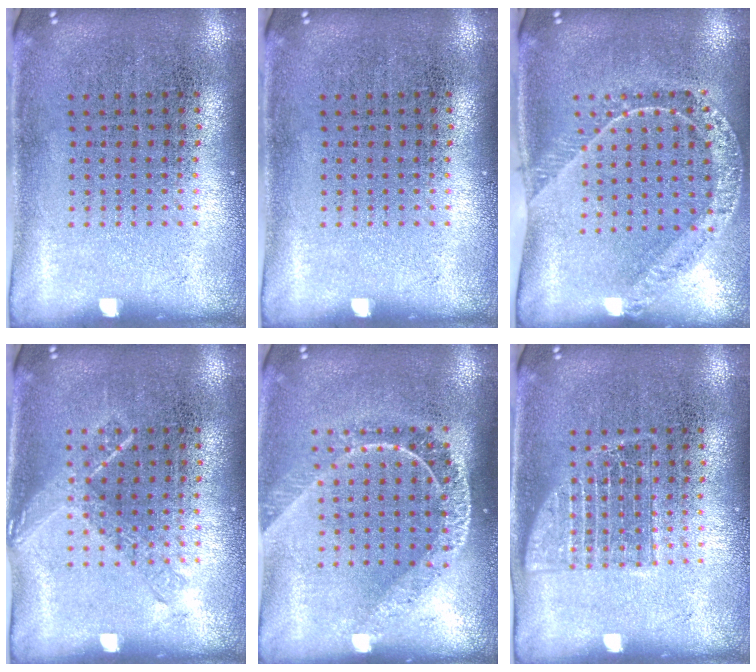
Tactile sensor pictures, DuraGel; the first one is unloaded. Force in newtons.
{"total": 0.0}
{"total": 1.4, "press": 1.4, "slide": 0.2}
{"total": 1.1, "press": 1.1, "slide": 0.2}
{"total": 1.8, "press": 1.5, "slide": 1.0}
{"total": 2.0, "press": 2.0, "slide": 0.4}